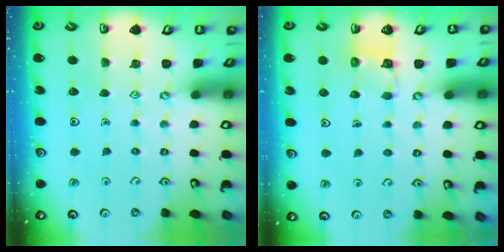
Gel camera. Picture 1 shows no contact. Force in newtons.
{"total": 4.2, "press": 4.2, "slide": 0.3}